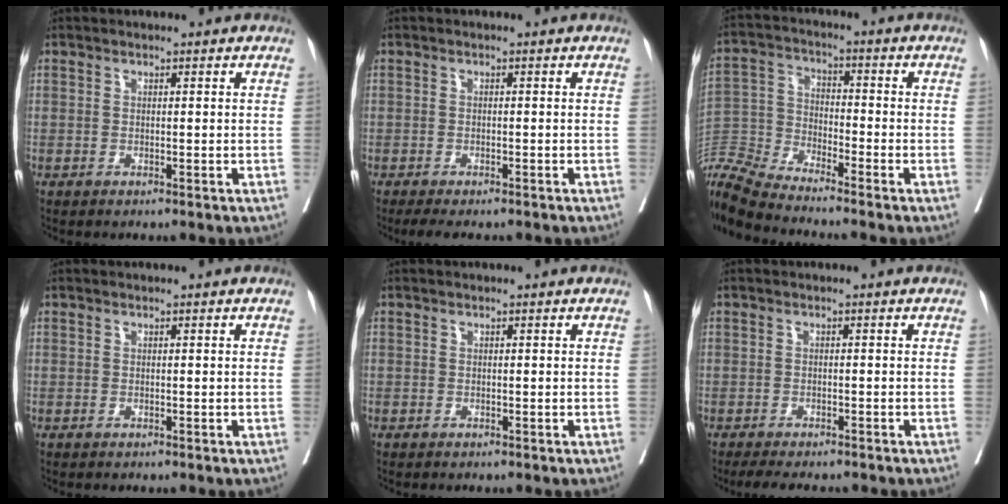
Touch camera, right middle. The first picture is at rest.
{"total": 4.4, "force": [-3.6, 1.5, 2.0], "torque": [-0.020, -0.007, -0.053]}
{"total": 12.1, "force": [-11.5, -0.8, 3.7], "torque": [-0.087, -0.003, -0.228]}
{"total": 0.0}
{"total": 0.6, "force": [-0.2, 0.6, -0.1], "torque": [0.007, 0.009, -0.006]}
{"total": 5.7, "force": [-4.9, 1.6, 2.4], "torque": [-0.027, -0.007, -0.071]}